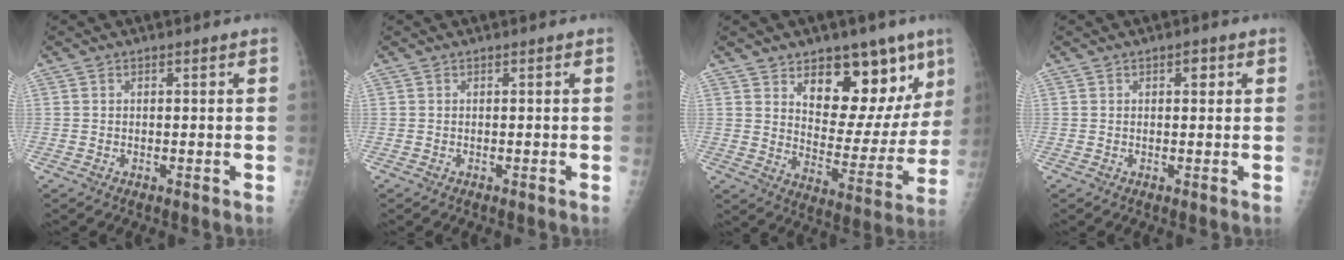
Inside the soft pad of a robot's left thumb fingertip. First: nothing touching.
{"total": 0.0}
{"total": 17.5, "force": [9.9, 9.3, 11.1], "torque": [-0.089, -0.061, 0.149]}
{"total": 1.7, "force": [0.7, 0.9, 1.3], "torque": [-0.010, 0.000, 0.009]}